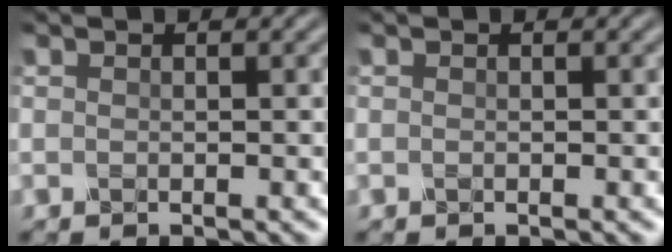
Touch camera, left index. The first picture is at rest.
{"total": 0.0}